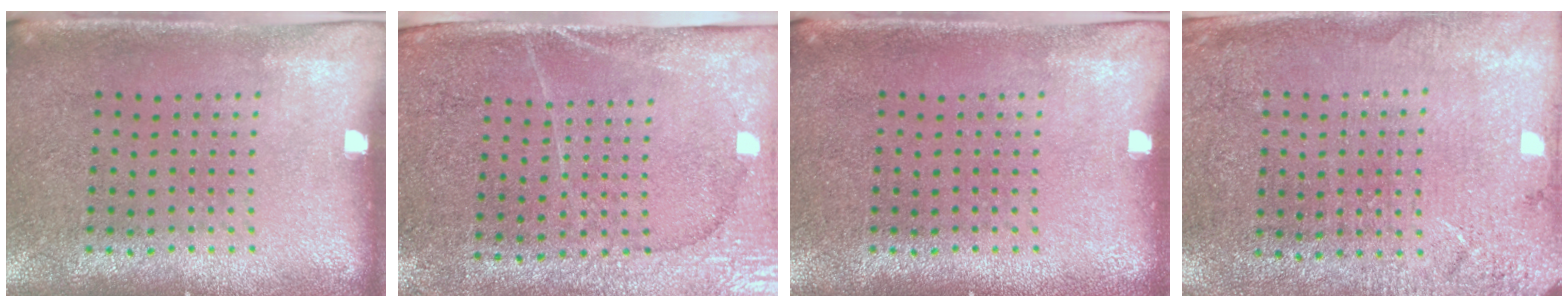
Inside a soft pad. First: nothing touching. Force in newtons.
{"total": 3.1, "press": 2.8, "slide": 1.2}
{"total": 0.0}
{"total": 2.7, "press": 2.6, "slide": 0.4}